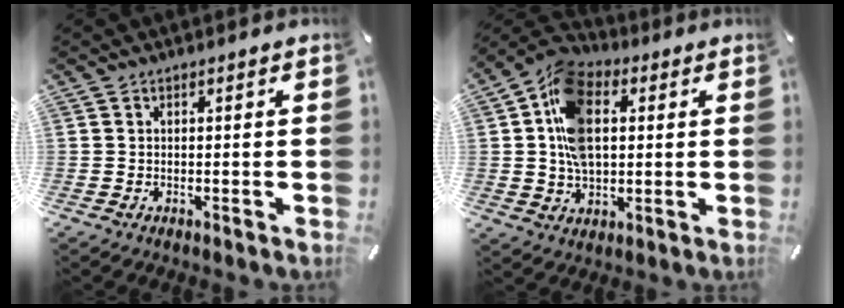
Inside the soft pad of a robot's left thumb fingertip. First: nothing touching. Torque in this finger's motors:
{"motor_torque": [0.69, 0.53, 0.87, 0.51, 0.18]}